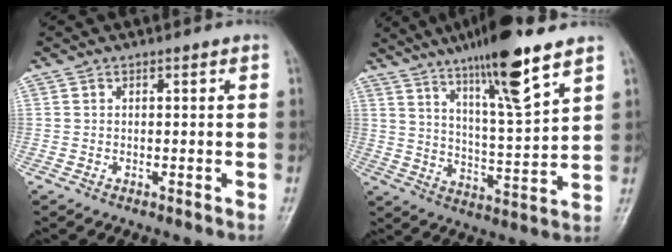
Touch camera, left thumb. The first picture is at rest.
{"total": 16.1, "force": [10.6, 1.7, 11.9], "torque": [-0.194, -0.055, 0.182]}